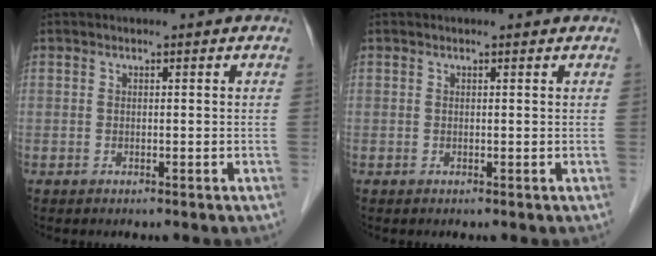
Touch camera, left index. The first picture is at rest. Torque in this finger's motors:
{"motor_torque": [0.04, 0.02, -0.06, -0.01]}